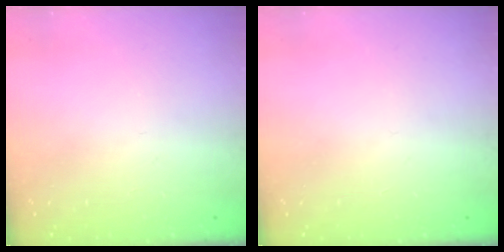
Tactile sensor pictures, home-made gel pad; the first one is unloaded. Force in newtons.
{"total": 0.0}